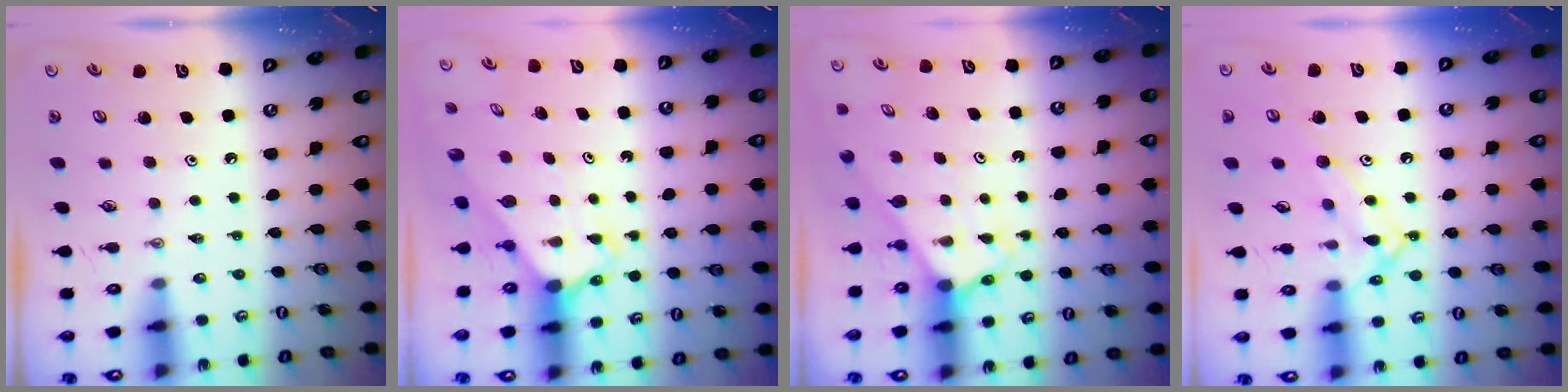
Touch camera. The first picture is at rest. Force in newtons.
{"total": 2.3, "press": 2.3, "slide": 0.2}
{"total": 2.5, "press": 2.5, "slide": 0.1}
{"total": 12.0, "press": 12.0, "slide": 0.9}